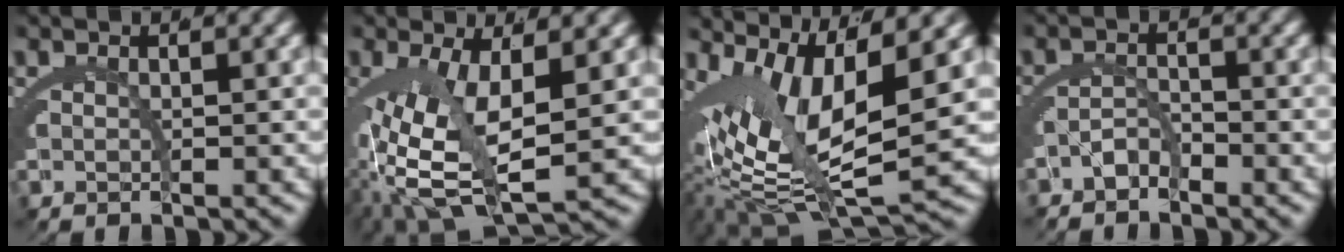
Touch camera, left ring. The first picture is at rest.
{"total": 9.4, "force": [-2.1, 4.9, 7.7], "torque": [-0.164, -0.048, -0.003]}
{"total": 11.7, "force": [-0.4, 6.5, 9.7], "torque": [-0.184, -0.039, 0.015]}
{"total": 1.8, "force": [-1.6, 0.4, 0.8], "torque": [-0.016, -0.010, -0.028]}